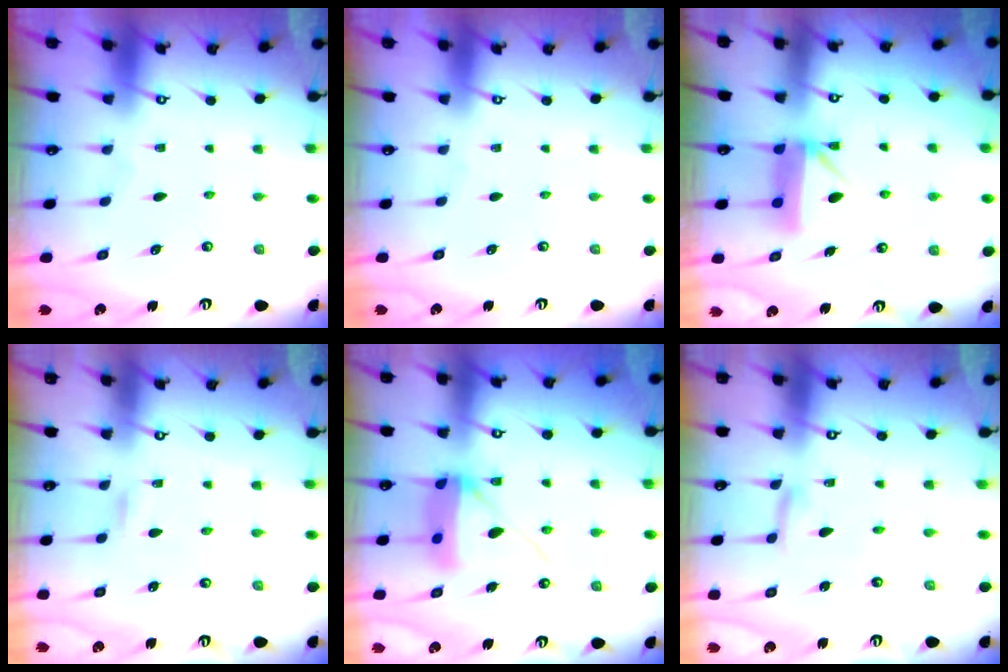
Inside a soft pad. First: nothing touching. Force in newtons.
{"total": 0.0}
{"total": 8.2, "press": 8.1, "slide": 0.6}
{"total": 1.1, "press": 1.1, "slide": 0.1}
{"total": 12.4, "press": 12.2, "slide": 2.2}
{"total": 5.3, "press": 5.2, "slide": 0.4}